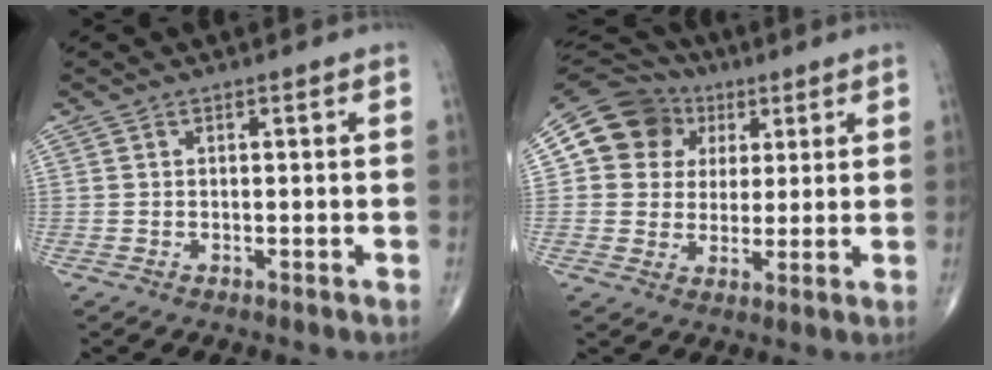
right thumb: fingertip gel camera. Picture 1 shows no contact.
{"total": 12.6, "force": [4.0, 11.2, 4.2], "torque": [-0.048, 0.014, 0.065]}